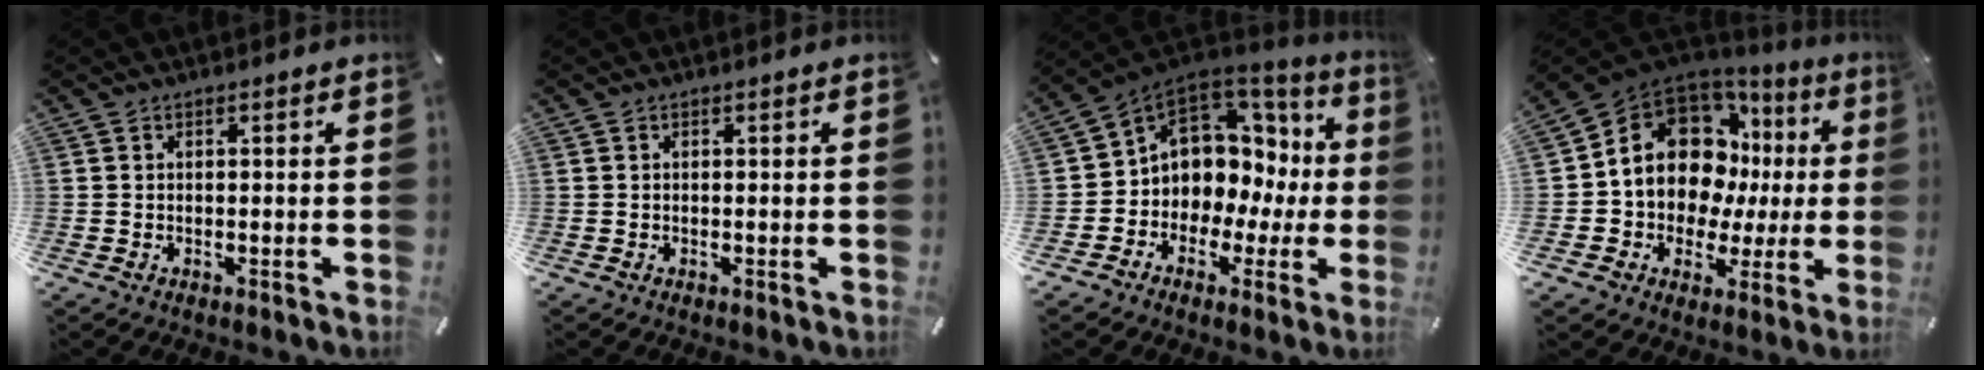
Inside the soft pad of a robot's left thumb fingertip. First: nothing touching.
{"total": 0.0}
{"total": 8.3, "force": [2.6, 7.4, 2.5], "torque": [-0.052, -0.043, 0.053]}
{"total": 14.5, "force": [4.1, 11.4, 8.0], "torque": [-0.152, -0.037, 0.078]}